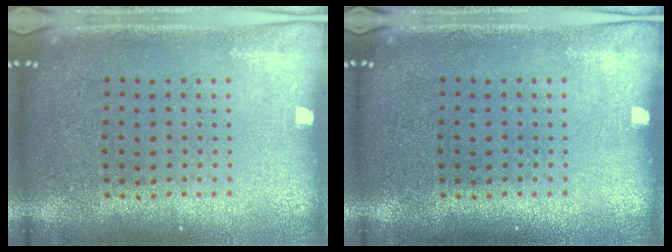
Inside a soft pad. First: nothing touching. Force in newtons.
{"total": 0.0}